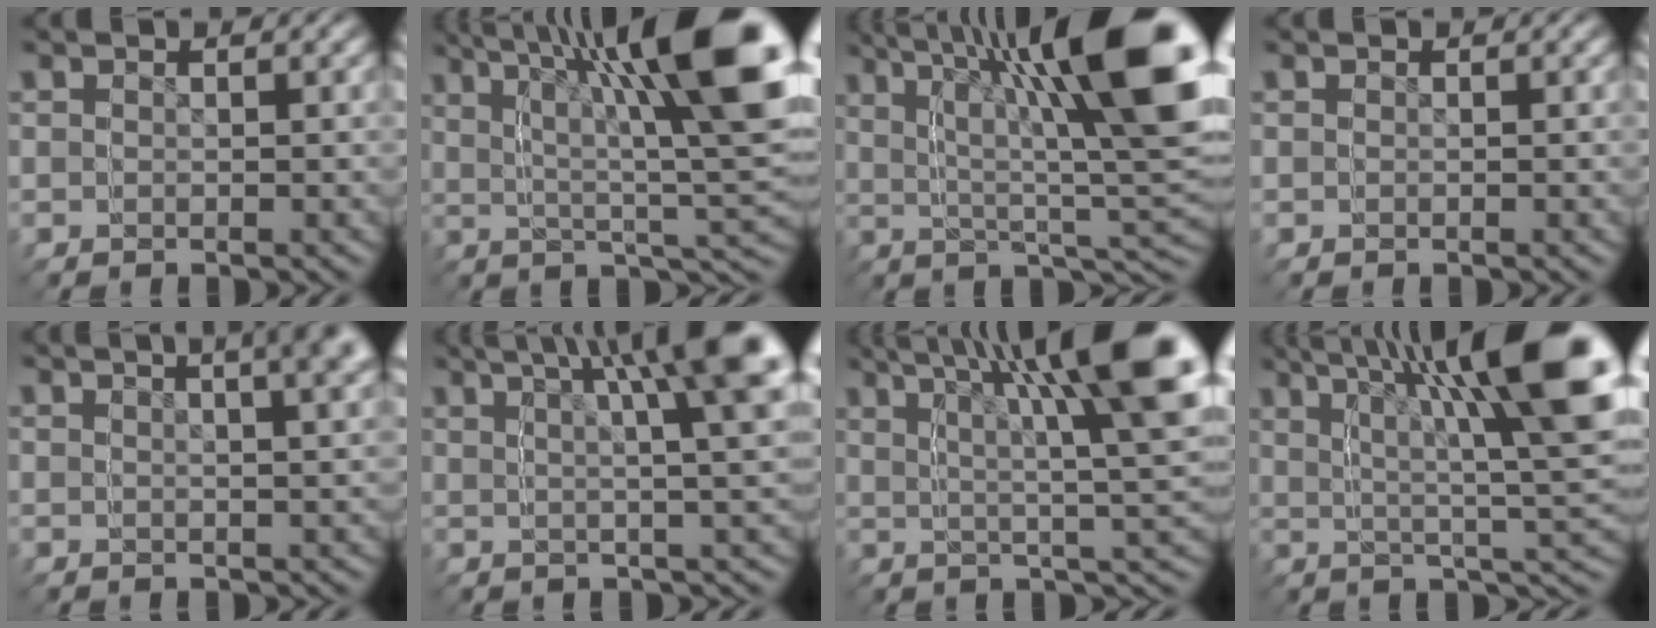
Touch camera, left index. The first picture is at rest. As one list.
[{"total": 12.4, "force": [5.4, 3.1, 10.8], "torque": [-0.151, 0.036, 0.069]}, {"total": 13.4, "force": [5.3, 4.0, 11.7], "torque": [-0.164, 0.036, 0.068]}, {"total": 0.0}, {"total": 2.8, "force": [1.2, -0.2, 2.5], "torque": [-0.018, 0.017, 0.019]}, {"total": 7.6, "force": [3.3, 0.5, 6.8], "torque": [-0.073, 0.035, 0.043]}, {"total": 9.9, "force": [5.0, 1.4, 8.4], "torque": [-0.112, 0.040, 0.061]}, {"total": 11.3, "force": [5.3, 2.3, 9.8], "torque": [-0.134, 0.037, 0.068]}]